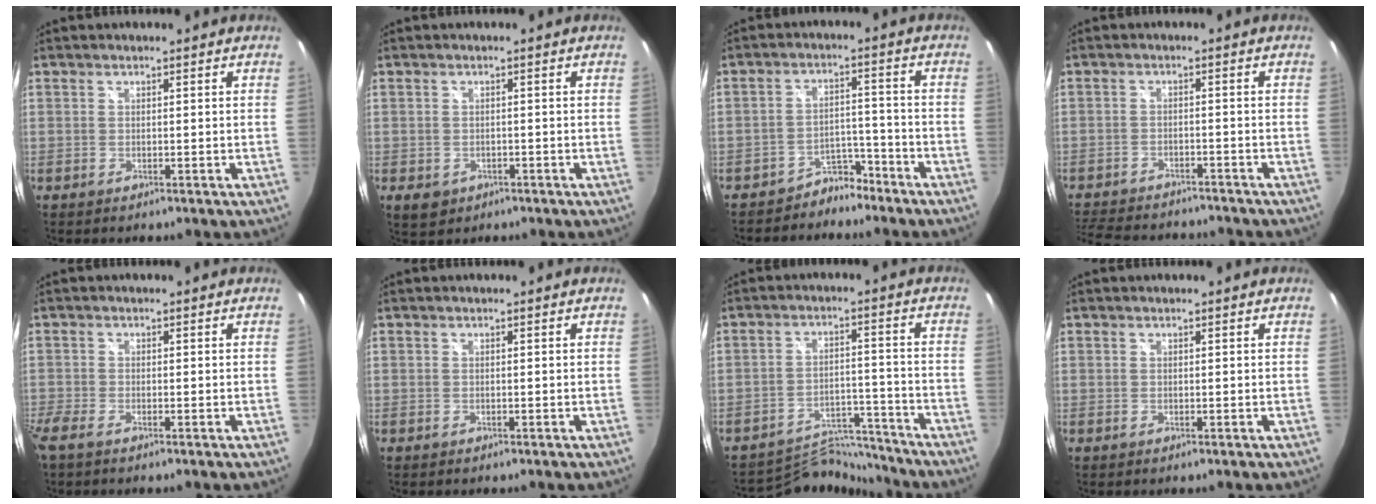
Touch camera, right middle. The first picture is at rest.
{"total": 4.1, "force": [-1.7, 3.2, 1.8], "torque": [-0.039, -0.009, -0.020]}
{"total": 5.7, "force": [-5.0, 2.7, 0.8], "torque": [-0.020, 0.019, -0.074]}
{"total": 14.0, "force": [-12.2, 4.5, 5.2], "torque": [-0.128, -0.010, -0.184]}
{"total": 2.5, "force": [-1.9, 0.4, 1.5], "torque": [-0.040, -0.008, -0.042]}
{"total": 0.0}
{"total": 10.3, "force": [-10.2, 0.9, 0.0], "torque": [-0.015, 0.013, -0.164]}
{"total": 0.0}